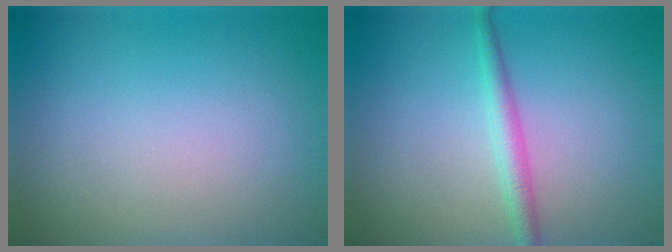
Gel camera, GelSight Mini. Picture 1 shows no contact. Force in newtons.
{"total": 2.2, "press": 2.2, "slide": 0.1}